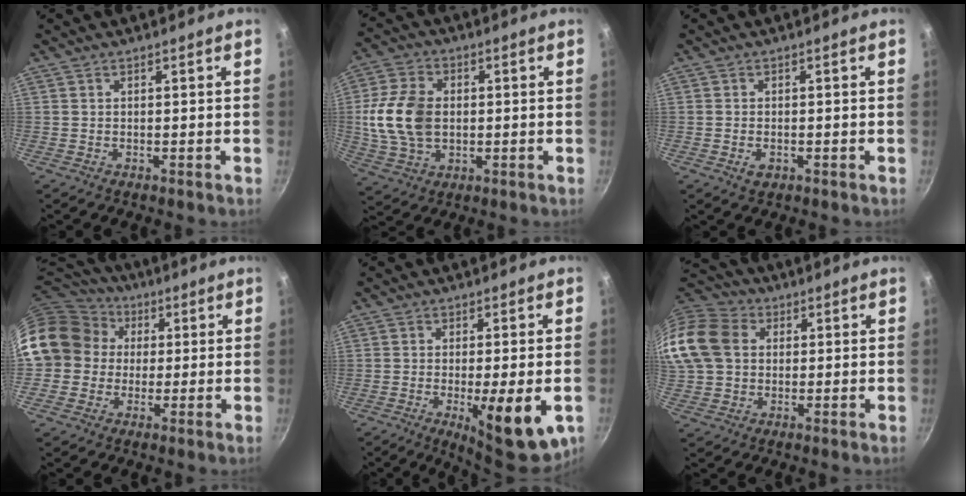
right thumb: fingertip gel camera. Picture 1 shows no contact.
{"total": 13.3, "force": [0.4, 9.3, 9.5], "torque": [-0.173, 0.005, 0.007]}
{"total": 2.1, "force": [-0.8, 1.4, 1.4], "torque": [-0.025, 0.001, -0.011]}
{"total": 16.9, "force": [1.8, 15.0, 7.6], "torque": [-0.122, 0.041, 0.019]}
{"total": 12.0, "force": [-3.8, 2.9, 11.0], "torque": [-0.146, -0.002, -0.047]}
{"total": 17.4, "force": [2.6, 14.0, 10.0], "torque": [-0.206, 0.033, 0.035]}